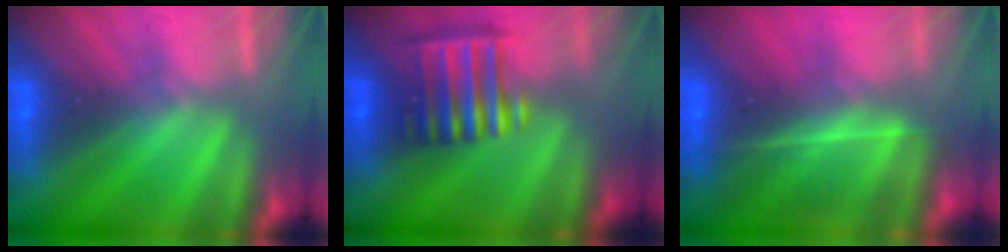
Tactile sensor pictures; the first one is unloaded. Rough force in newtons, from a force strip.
{"total": 9.0}
{"total": 5.6}